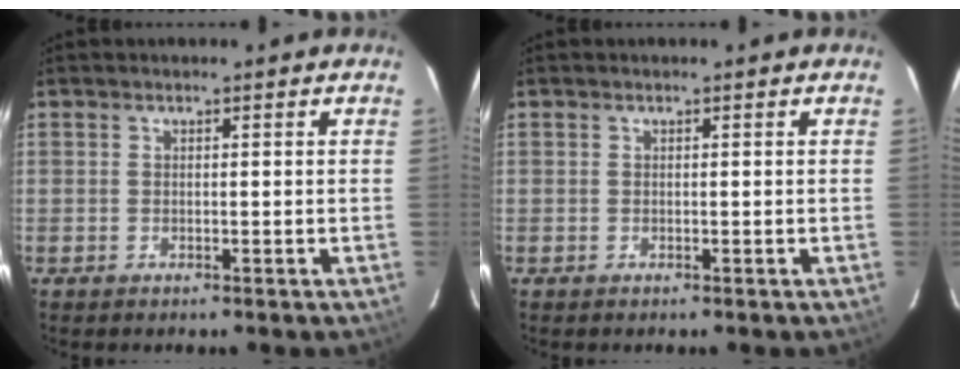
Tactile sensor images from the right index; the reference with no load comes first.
{"total": 0.0}